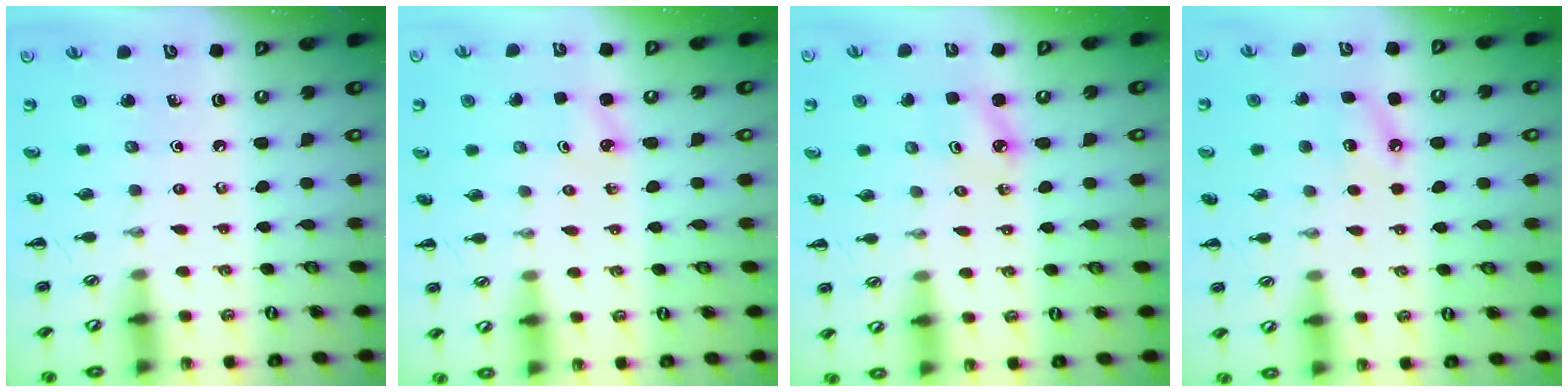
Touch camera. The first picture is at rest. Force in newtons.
{"total": 2.3, "press": 2.2, "slide": 0.7}
{"total": 2.5, "press": 2.5, "slide": 0.4}
{"total": 7.4, "press": 7.1, "slide": 2.1}